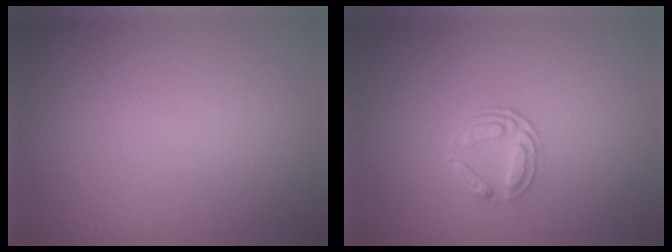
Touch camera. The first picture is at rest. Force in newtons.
{"total": 2.0, "press": 1.4, "slide": 1.4}